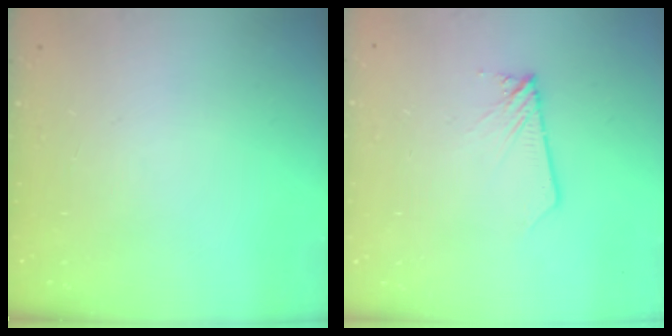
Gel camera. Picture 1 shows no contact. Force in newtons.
{"total": 1.9, "press": 1.9, "slide": 0.1}